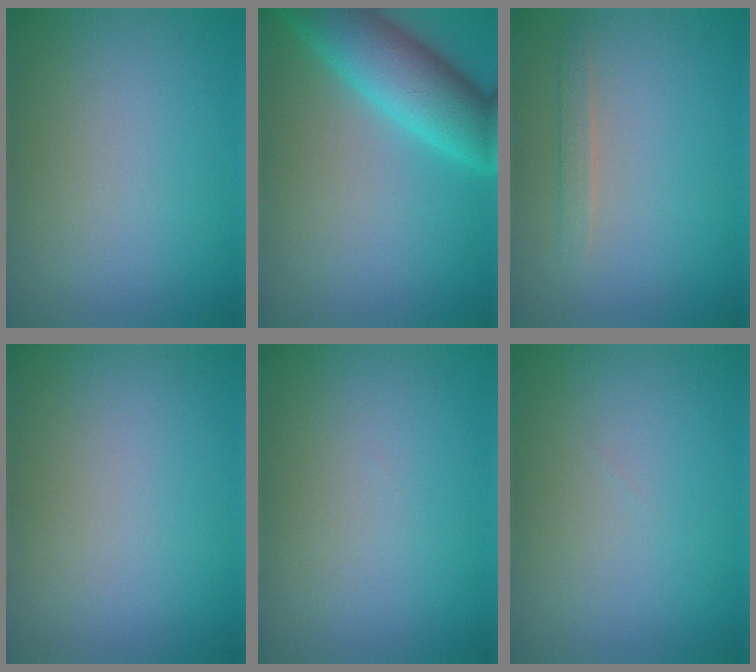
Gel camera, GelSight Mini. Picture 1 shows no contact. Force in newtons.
{"total": 7.2, "press": 7.2, "slide": 0.2}
{"total": 1.2, "press": 1.2, "slide": 0.1}
{"total": 0.0}
{"total": 0.0}
{"total": 0.0}